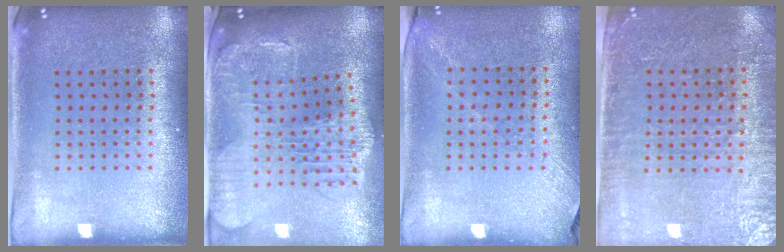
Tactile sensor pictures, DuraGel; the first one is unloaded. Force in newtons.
{"total": 2.2, "press": 2.0, "slide": 1.0}
{"total": 1.3, "press": 1.0, "slide": 0.9}
{"total": 3.5, "press": 3.1, "slide": 1.7}